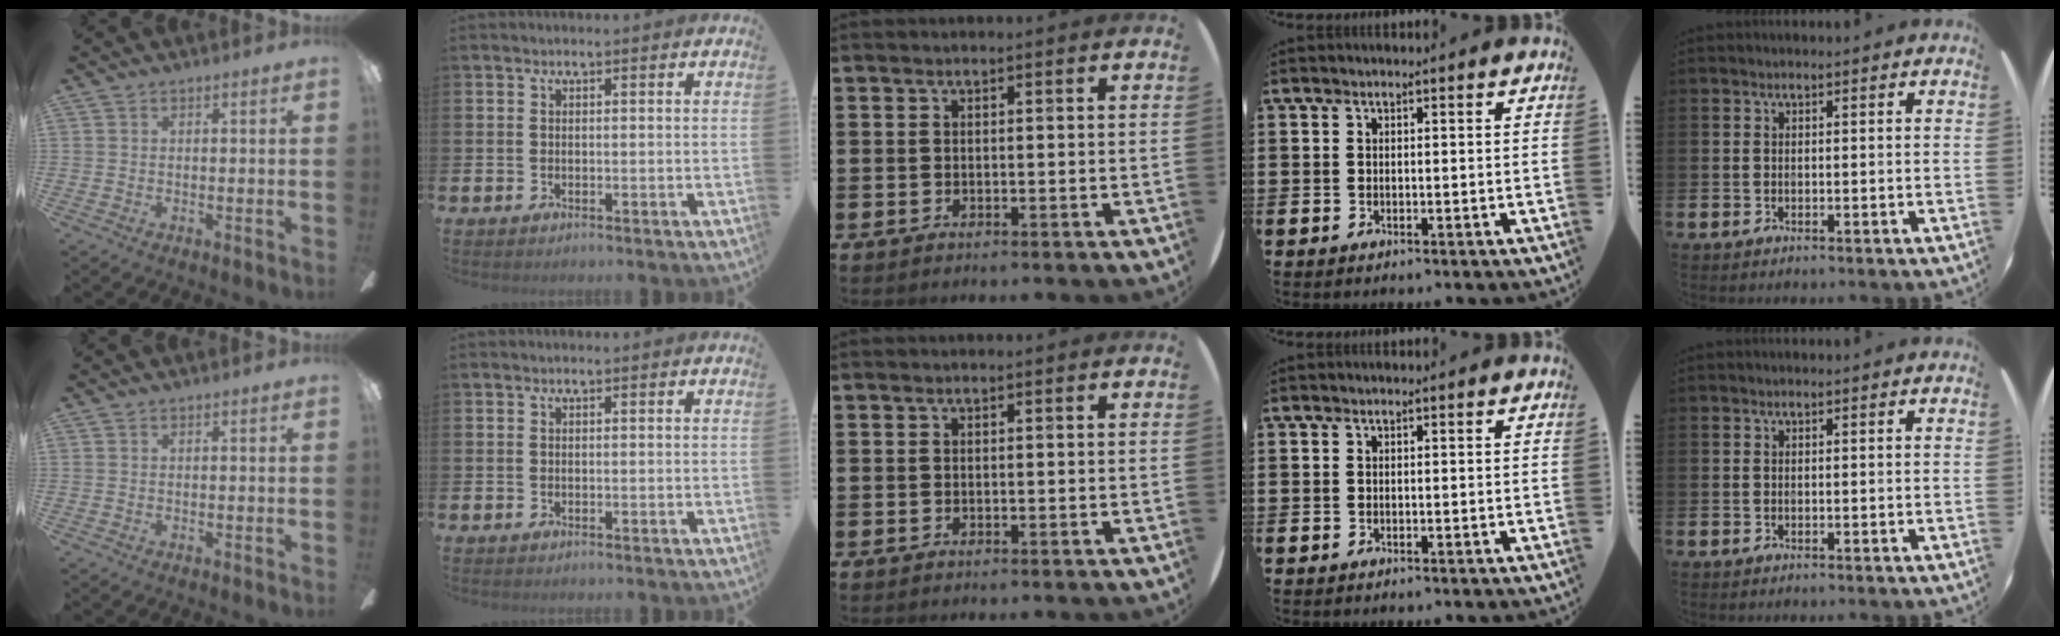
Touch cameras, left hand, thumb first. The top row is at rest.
{}